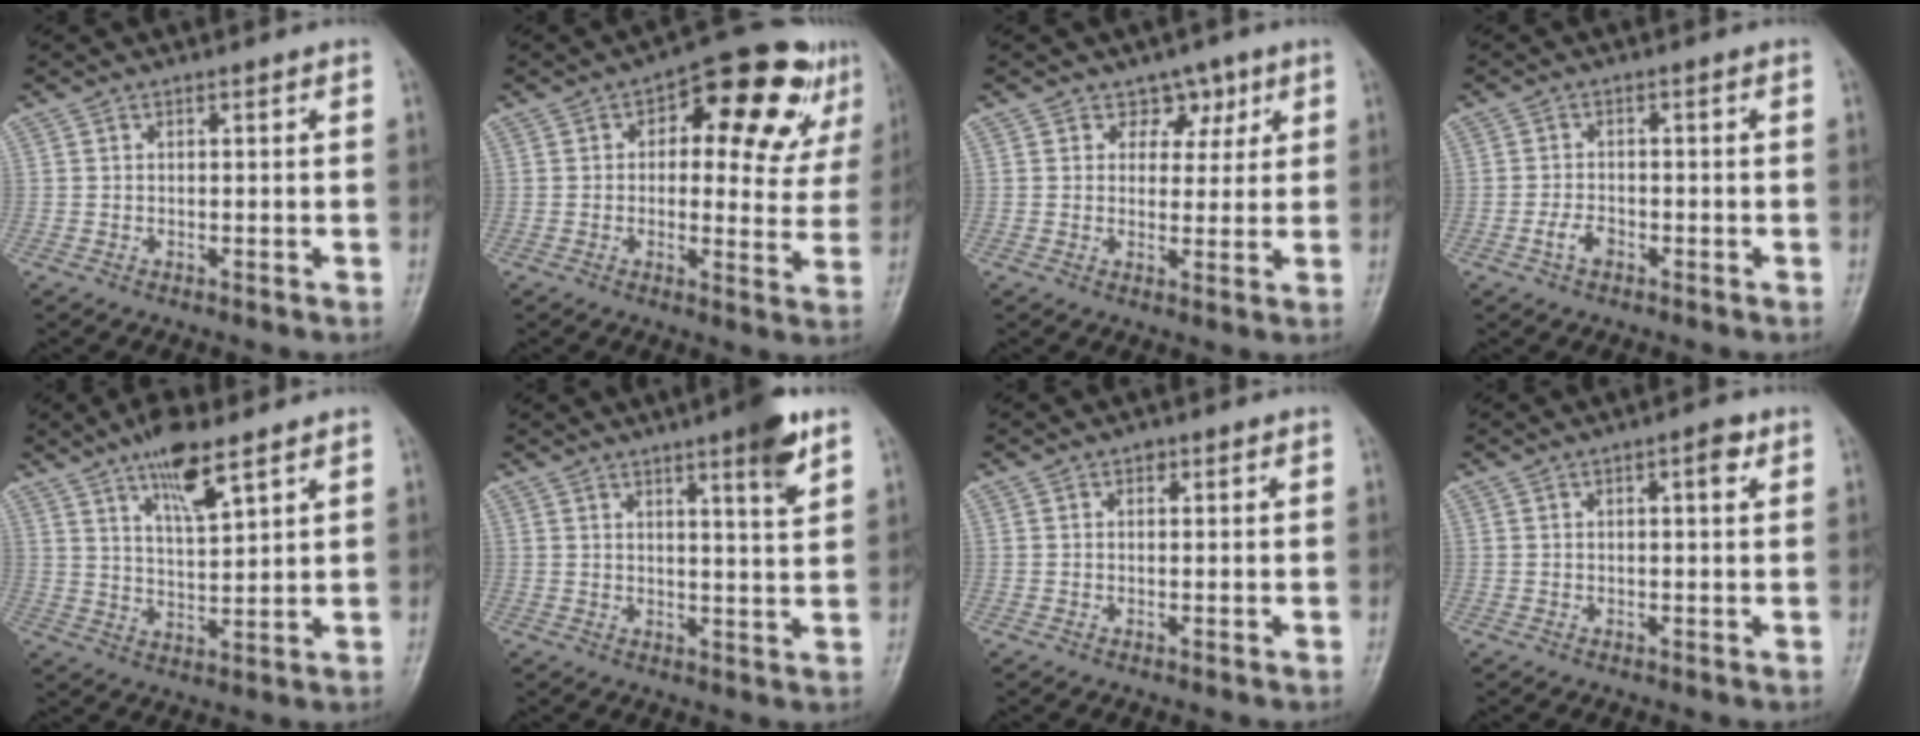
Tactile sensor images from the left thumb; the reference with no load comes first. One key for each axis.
{"total": 17.0, "fx": 6.7, "fy": 8.3, "fz": 13.2, "tx": -0.124, "ty": 0.005, "tz": 0.081}
{"total": 4.5, "fx": 2.4, "fy": 3.5, "fz": 1.3, "tx": 0.019, "ty": -0.009, "tz": 0.032}
{"total": 2.8, "fx": -1.4, "fy": 1.6, "fz": 1.7, "tx": -0.035, "ty": 0.012, "tz": -0.027}
{"total": 9.2, "fx": 5.9, "fy": 2.4, "fz": 6.7, "tx": -0.110, "ty": -0.034, "tz": 0.107}
{"total": 7.4, "fx": 4.5, "fy": 0.6, "fz": 5.8, "tx": -0.078, "ty": -0.027, "tz": 0.062}
{"total": 1.1, "fx": 0.6, "fy": 0.7, "fz": 0.5, "tx": 0.000, "ty": -0.001, "tz": 0.005}
{"total": 3.0, "fx": 1.3, "fy": 0.9, "fz": 2.5, "tx": -0.033, "ty": -0.001, "tz": 0.015}